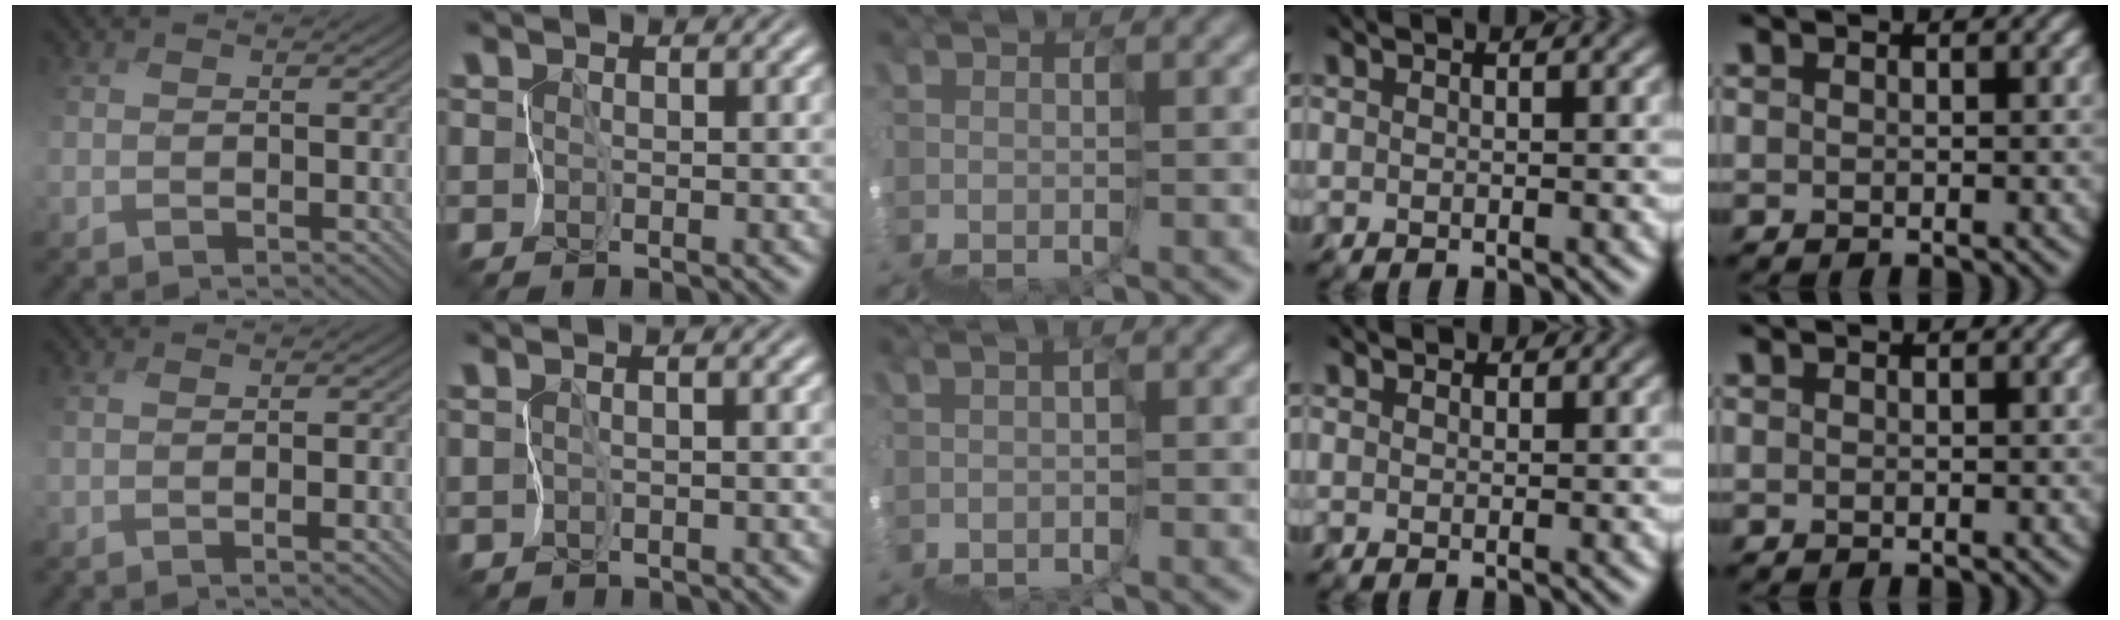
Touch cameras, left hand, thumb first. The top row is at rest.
{"thumb": {"total": 1.5, "force": [-0.4, -0.4, 1.4], "torque": [-0.026, 0.007, -0.003]}, "index": {"total": 0.6, "force": [-0.3, -0.5, -0.1], "torque": [-0.007, -0.005, 0.000]}, "middle": {"total": 0.8, "force": [-0.6, 0.4, -0.2], "torque": [0.005, -0.005, -0.016]}, "ring": {"total": 0.5, "force": [0.3, 0.4, 0.1], "torque": [0.000, 0.004, 0.001]}}